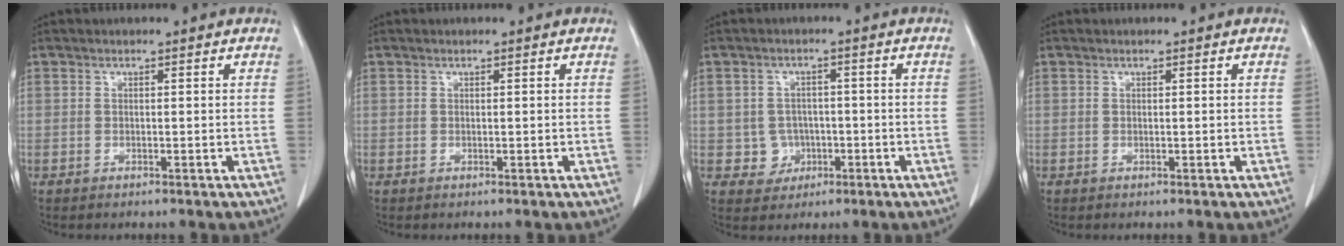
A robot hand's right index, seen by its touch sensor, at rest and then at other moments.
{"total": 0.0}
{"total": 4.1, "force": [-0.7, 4.0, 0.1], "torque": [0.013, 0.014, -0.001]}
{"total": 0.0}